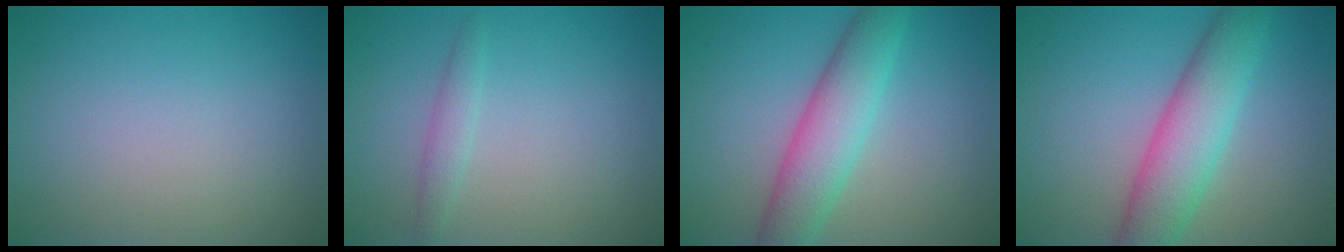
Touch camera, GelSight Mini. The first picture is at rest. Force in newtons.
{"total": 1.3, "press": 1.3, "slide": 0.0}
{"total": 5.6, "press": 5.6, "slide": 0.3}
{"total": 6.2, "press": 6.2, "slide": 0.1}